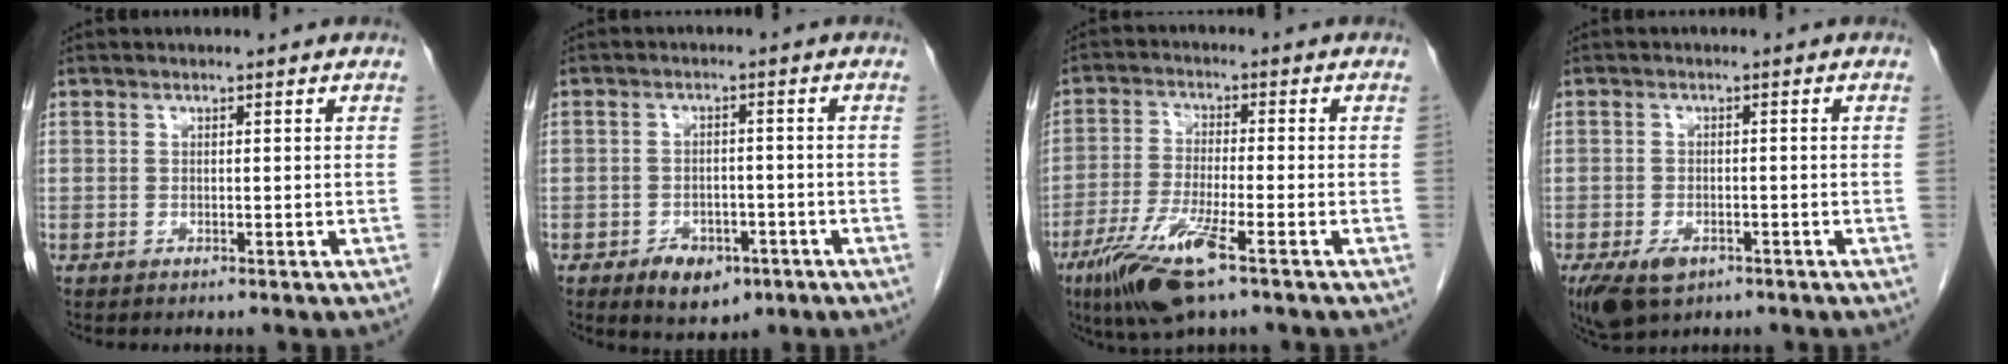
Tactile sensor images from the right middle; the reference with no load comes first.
{"total": 5.8, "force": [-3.2, 3.5, 3.3], "torque": [-0.051, 0.002, -0.040]}
{"total": 10.0, "force": [-5.7, 1.0, 8.2], "torque": [-0.169, -0.025, -0.103]}
{"total": 5.9, "force": [-3.4, 3.2, 3.6], "torque": [-0.067, -0.007, -0.052]}